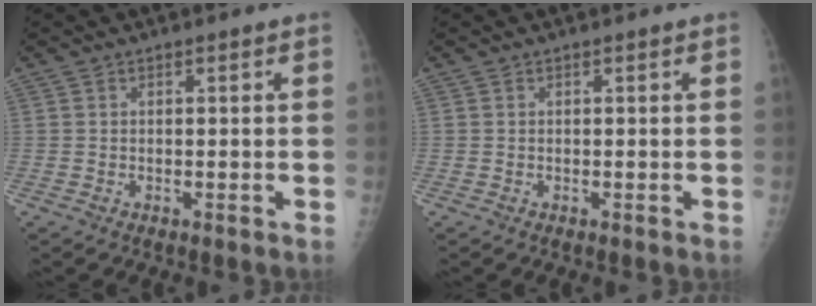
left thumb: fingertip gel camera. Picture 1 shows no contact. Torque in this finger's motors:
{"motor_torque": [0.06, 0.06, -0.12, -0.12, 0.00]}